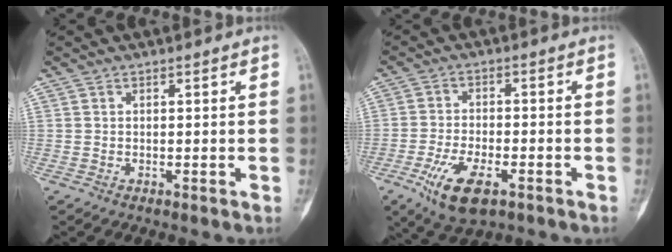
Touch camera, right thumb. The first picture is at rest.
{"total": 9.8, "force": [-4.8, 4.3, 7.5], "torque": [-0.143, 0.008, -0.078]}